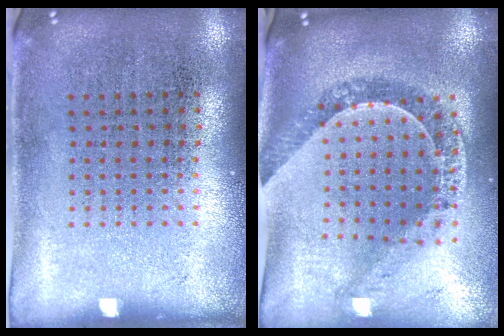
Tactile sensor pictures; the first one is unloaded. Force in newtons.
{"total": 1.1, "press": 1.1, "slide": 0.3}